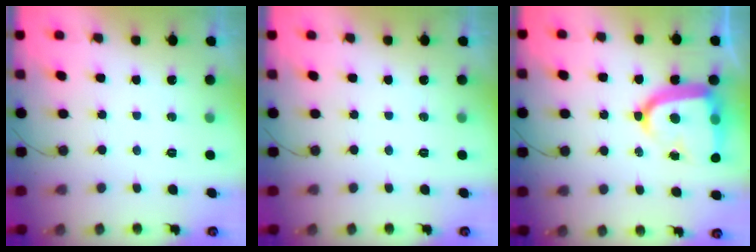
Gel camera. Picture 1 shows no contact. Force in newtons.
{"total": 0.0}
{"total": 15.8, "press": 15.7, "slide": 1.1}